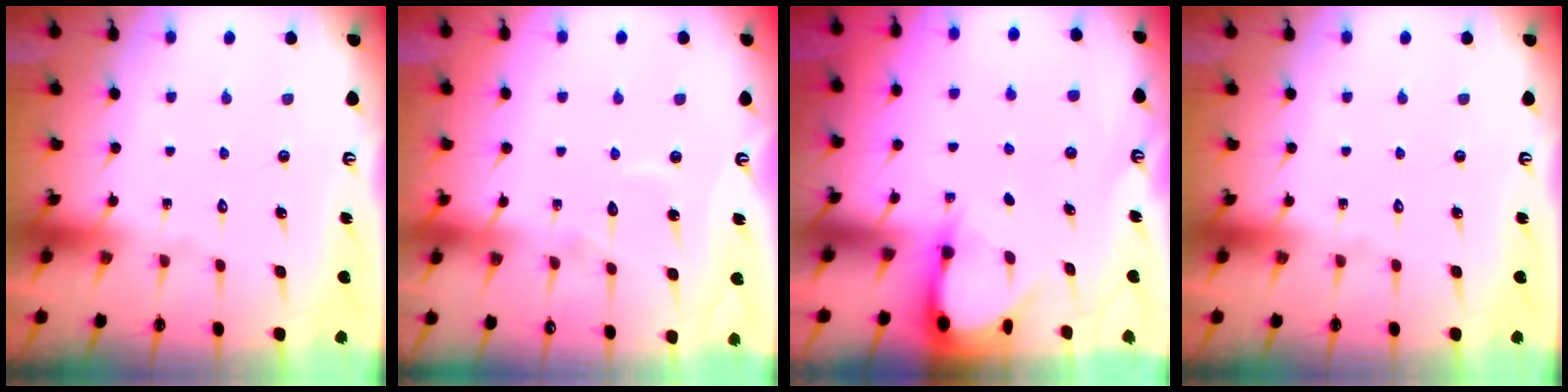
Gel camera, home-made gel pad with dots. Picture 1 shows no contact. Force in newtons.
{"total": 4.0, "press": 4.0, "slide": 0.3}
{"total": 2.9, "press": 2.9, "slide": 0.3}
{"total": 0.0}